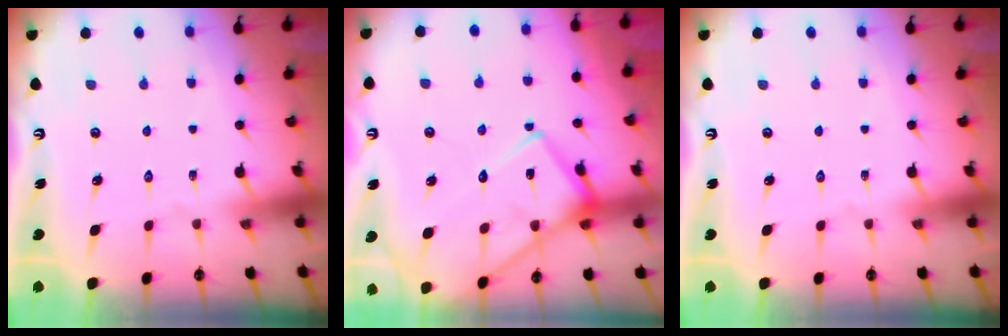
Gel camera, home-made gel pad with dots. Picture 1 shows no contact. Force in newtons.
{"total": 15.8, "press": 15.7, "slide": 1.8}
{"total": 0.0}